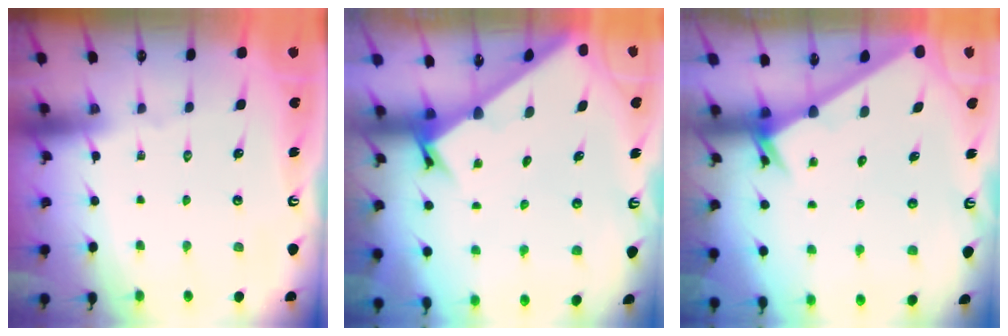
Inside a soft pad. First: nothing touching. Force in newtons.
{"total": 2.5, "press": 2.5, "slide": 0.3}
{"total": 2.6, "press": 2.6, "slide": 0.1}